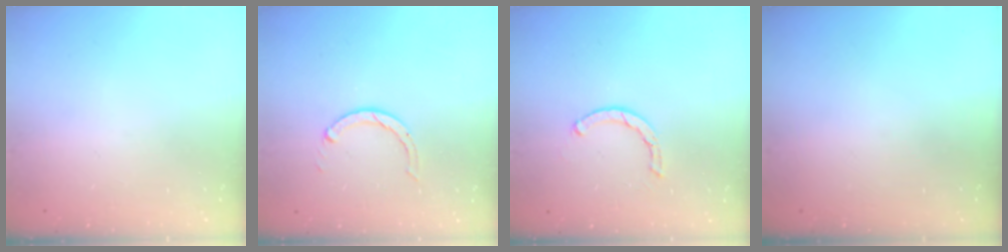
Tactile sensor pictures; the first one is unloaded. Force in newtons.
{"total": 3.2, "press": 3.1, "slide": 0.4}
{"total": 1.6, "press": 1.6, "slide": 0.1}
{"total": 0.0}